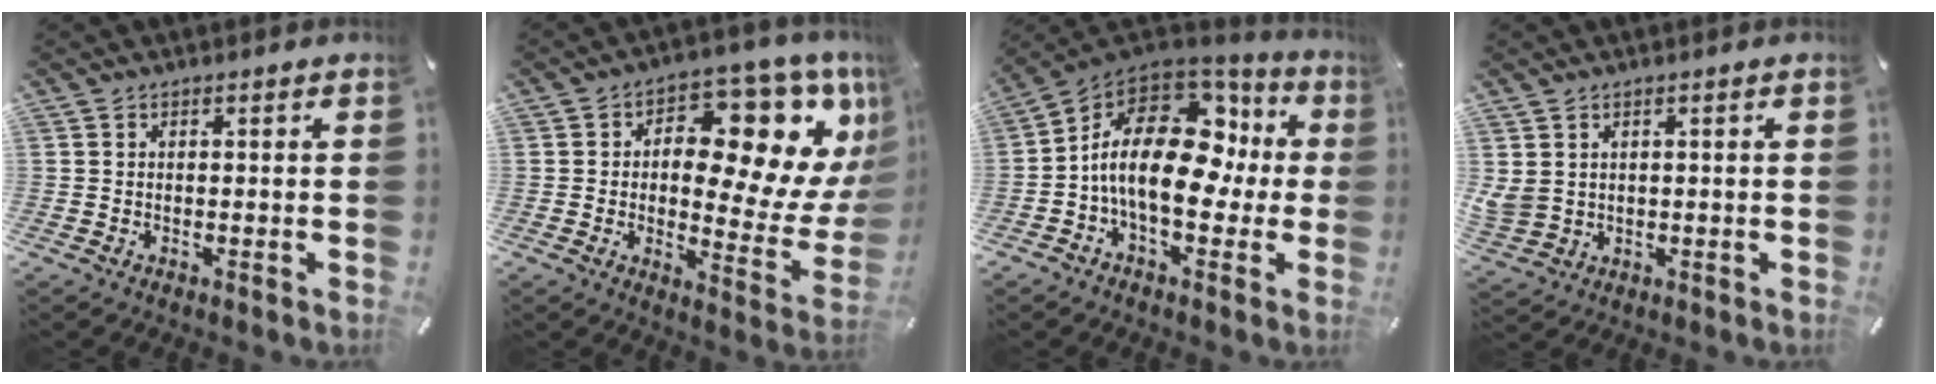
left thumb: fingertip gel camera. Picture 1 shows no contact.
{"total": 16.8, "force": [7.2, 9.1, 12.2], "torque": [-0.126, -0.084, 0.109]}
{"total": 20.7, "force": [0.7, 11.5, 17.2], "torque": [-0.299, 0.000, 0.012]}
{"total": 4.0, "force": [1.5, 3.5, 1.2], "torque": [-0.042, -0.006, 0.028]}